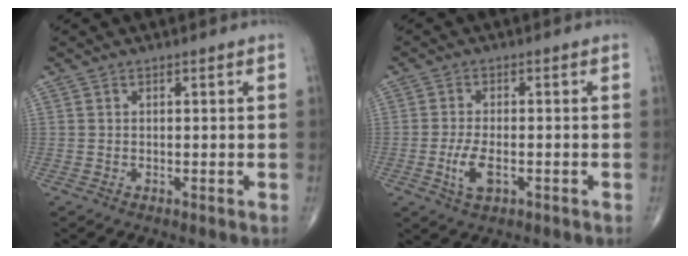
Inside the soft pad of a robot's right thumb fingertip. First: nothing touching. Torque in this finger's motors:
{"motor_torque": [0.05, 0.15, 0.30, 0.04, 0.16]}